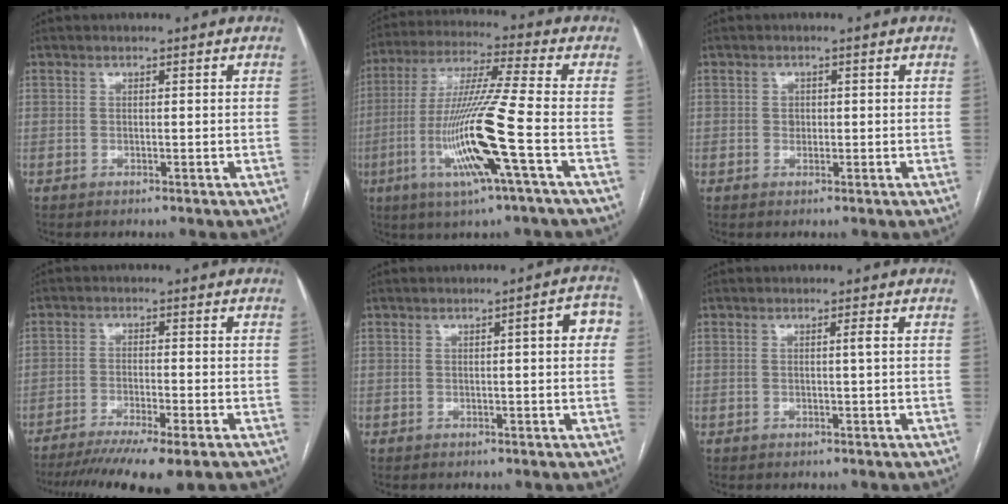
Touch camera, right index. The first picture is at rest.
{"total": 15.2, "force": [-4.5, -1.2, 14.5], "torque": [-0.295, -0.014, -0.092]}
{"total": 1.2, "force": [0.1, 1.1, 0.5], "torque": [-0.007, 0.002, 0.002]}
{"total": 12.5, "force": [-9.4, 0.3, 8.2], "torque": [-0.125, -0.030, -0.145]}
{"total": 4.3, "force": [0.6, 0.8, 4.2], "torque": [-0.044, 0.013, 0.002]}
{"total": 0.8, "force": [0.1, -0.2, 0.8], "torque": [-0.011, 0.001, 0.001]}